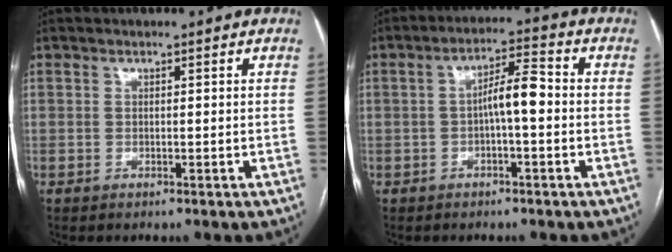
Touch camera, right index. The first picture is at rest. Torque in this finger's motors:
{"motor_torque": [1.05, -0.23, 0.24, 0.10]}